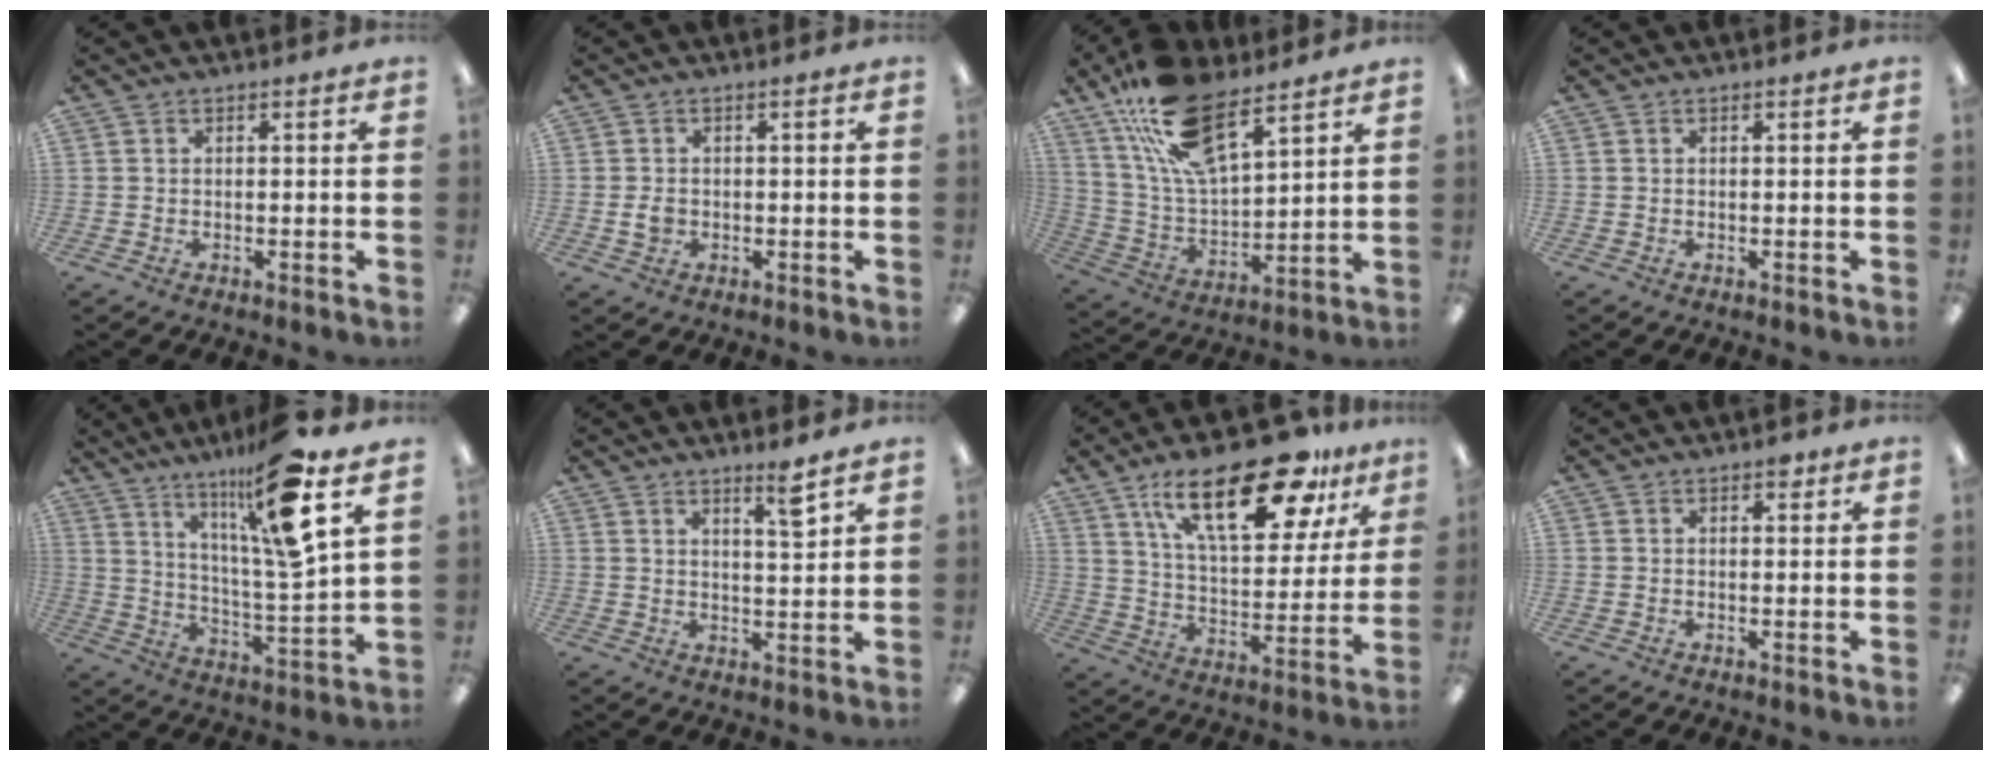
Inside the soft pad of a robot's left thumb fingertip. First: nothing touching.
{"total": 2.5, "force": [-0.5, 1.9, 1.5], "torque": [-0.028, 0.004, -0.009]}
{"total": 18.5, "force": [12.2, 7.7, 11.5], "torque": [-0.223, -0.050, 0.219]}
{"total": 0.0}
{"total": 18.1, "force": [11.8, 2.0, 13.6], "torque": [-0.240, -0.049, 0.178]}
{"total": 5.5, "force": [3.9, 0.5, 3.8], "torque": [-0.053, -0.023, 0.059]}
{"total": 25.8, "force": [15.1, 10.5, 18.1], "torque": [-0.280, -0.069, 0.246]}
{"total": 1.7, "force": [0.8, 0.9, 1.1], "torque": [-0.006, -0.003, 0.011]}